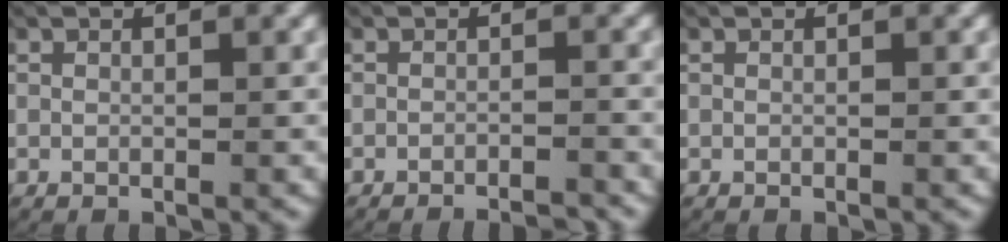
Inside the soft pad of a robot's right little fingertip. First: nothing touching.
{"total": 3.5, "force": [-3.4, 0.4, 0.5], "torque": [0.001, -0.007, -0.052]}
{"total": 0.0}